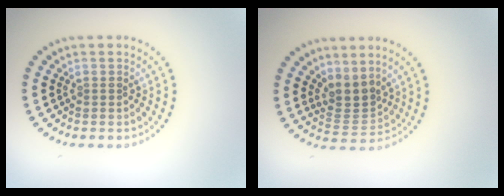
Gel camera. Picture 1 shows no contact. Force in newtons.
{"total": 2.8, "press": 2.1, "slide": 1.9}